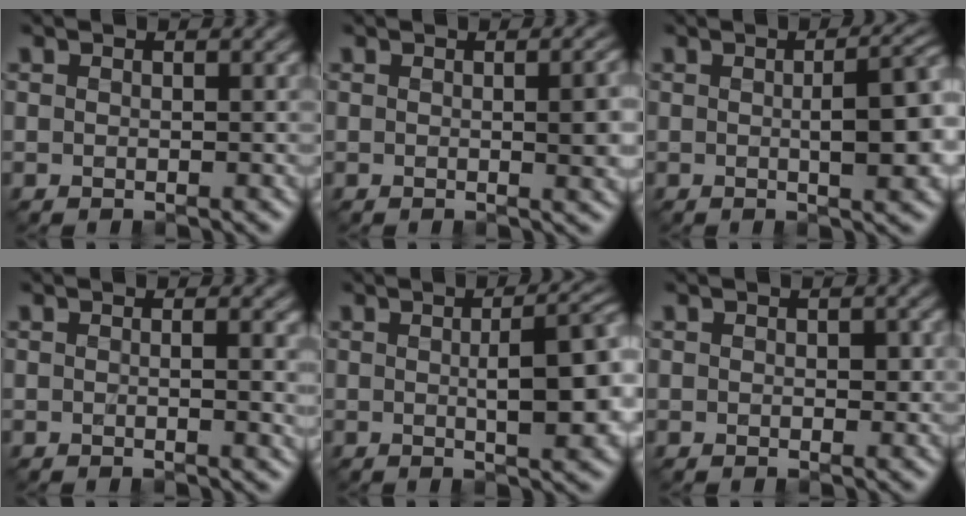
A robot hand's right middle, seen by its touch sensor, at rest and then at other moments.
{"total": 3.5, "force": [0.1, 1.0, 3.3], "torque": [-0.044, 0.001, 0.001]}
{"total": 6.3, "force": [0.0, 2.0, 6.0], "torque": [-0.075, 0.001, 0.002]}
{"total": 2.4, "force": [0.2, 0.8, 2.3], "torque": [-0.025, 0.000, 0.003]}
{"total": 7.3, "force": [0.1, 2.2, 7.0], "torque": [-0.088, 0.003, 0.002]}
{"total": 1.3, "force": [0.2, 0.8, 1.0], "torque": [-0.016, -0.002, 0.006]}